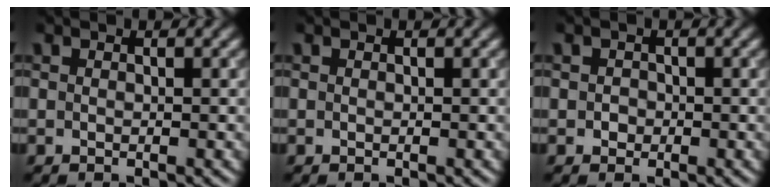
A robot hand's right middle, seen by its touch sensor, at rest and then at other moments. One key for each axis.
{"total": 0.0}
{"total": 1.0, "fx": -0.1, "fy": 0.9, "fz": 0.2, "tx": 0.003, "ty": -0.001, "tz": -0.004}